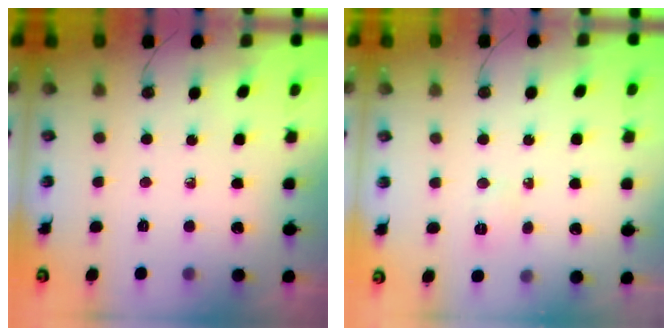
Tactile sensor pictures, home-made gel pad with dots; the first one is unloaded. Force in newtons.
{"total": 2.6, "press": 2.5, "slide": 0.8}